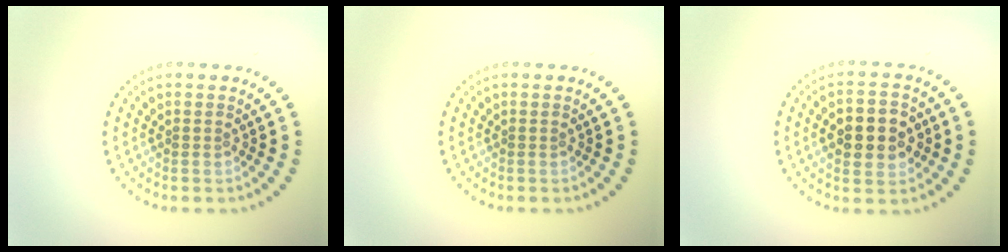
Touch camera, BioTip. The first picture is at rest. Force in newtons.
{"total": 0.0}
{"total": 5.3, "press": 5.3, "slide": 0.4}